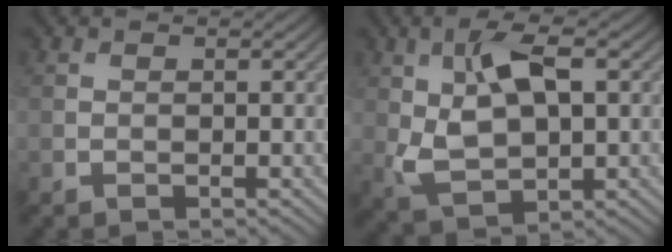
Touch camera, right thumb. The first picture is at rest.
{"total": 8.9, "force": [2.0, 4.7, 7.3], "torque": [-0.160, 0.003, 0.035]}